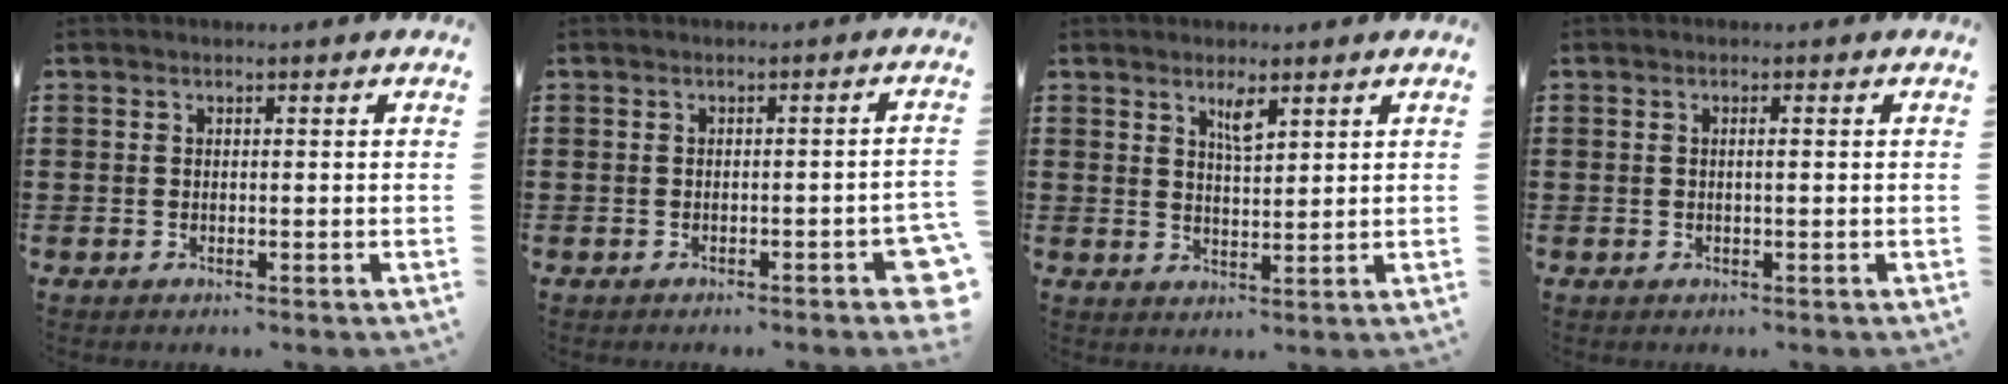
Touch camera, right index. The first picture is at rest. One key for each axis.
{"total": 2.4, "fx": -1.4, "fy": 0.6, "fz": 1.9, "tx": -0.030, "ty": 0.001, "tz": -0.025}
{"total": 3.1, "fx": 2.0, "fy": 0.7, "fz": 2.2, "tx": -0.040, "ty": 0.001, "tz": 0.033}
{"total": 0.8, "fx": 0.0, "fy": -0.1, "fz": 0.8, "tx": -0.013, "ty": -0.003, "tz": -0.001}